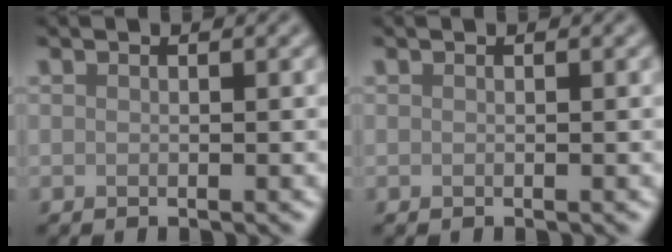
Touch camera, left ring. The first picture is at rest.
{"total": 0.0}